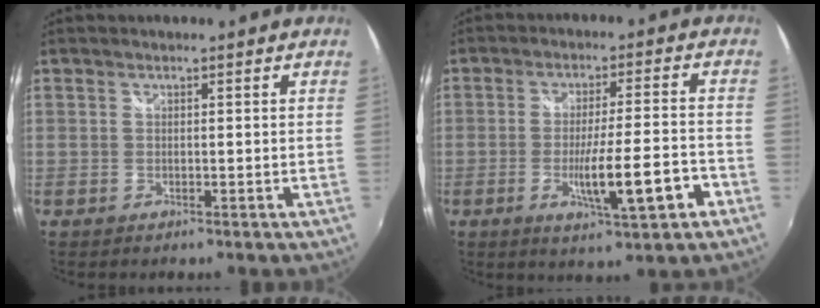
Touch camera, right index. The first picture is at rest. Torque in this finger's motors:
{"motor_torque": [1.20, 0.90, 0.27, 0.06]}